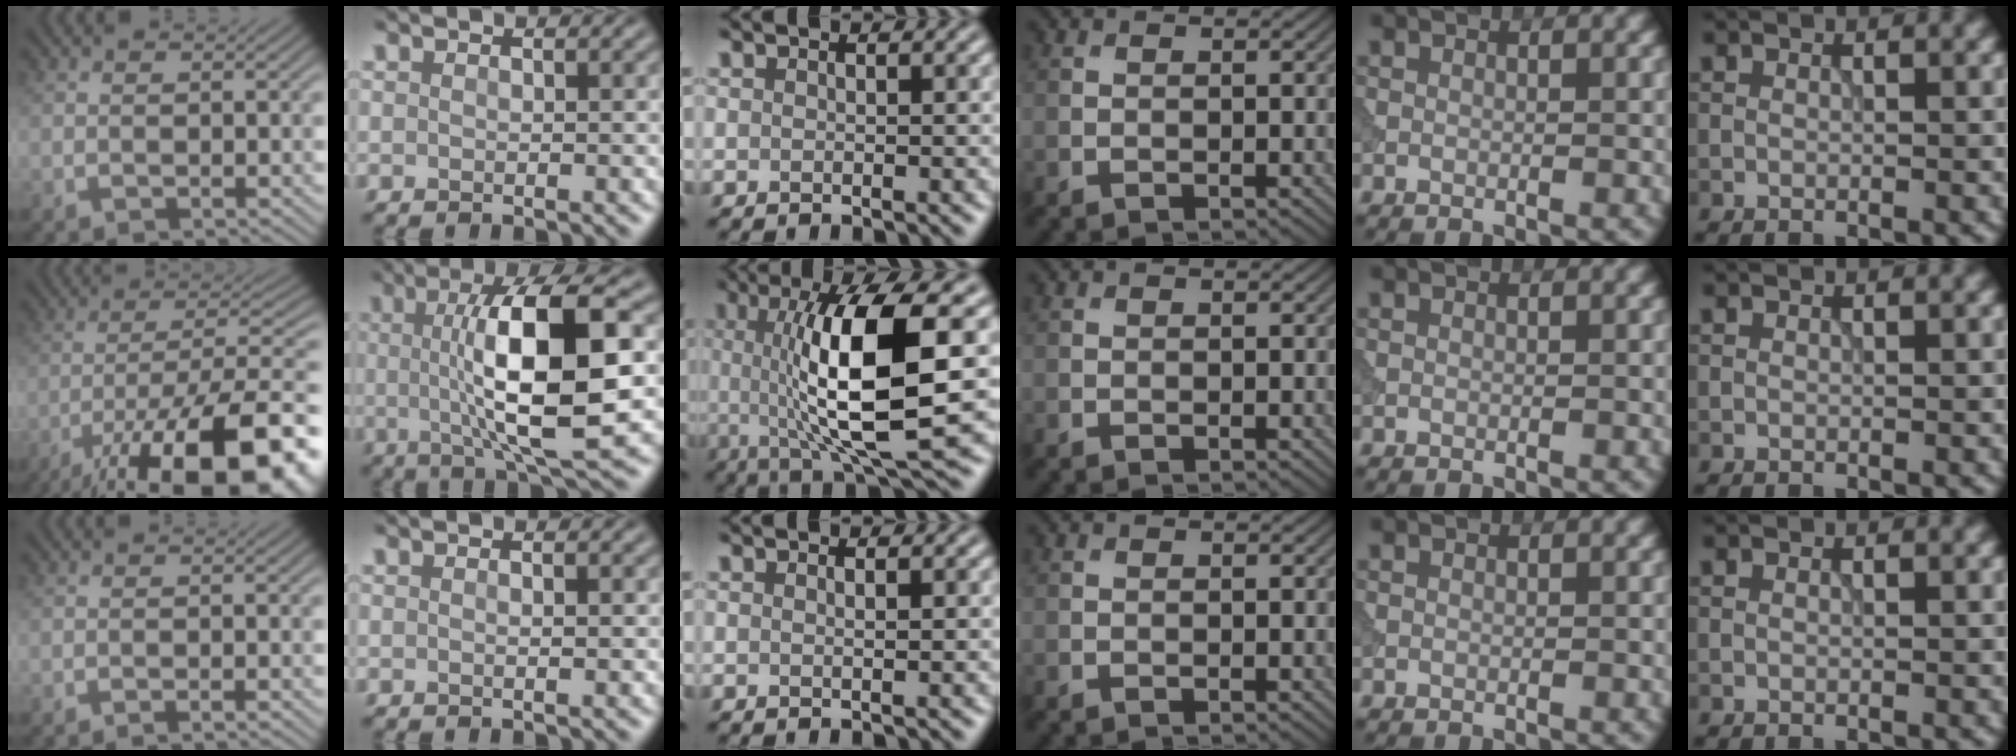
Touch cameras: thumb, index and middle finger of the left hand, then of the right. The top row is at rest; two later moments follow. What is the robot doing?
{"motion": "dispense", "object": "syringe"}